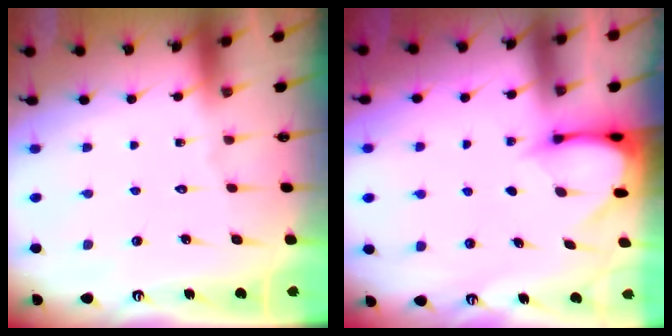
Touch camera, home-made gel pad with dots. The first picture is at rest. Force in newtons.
{"total": 3.3, "press": 3.3, "slide": 0.3}